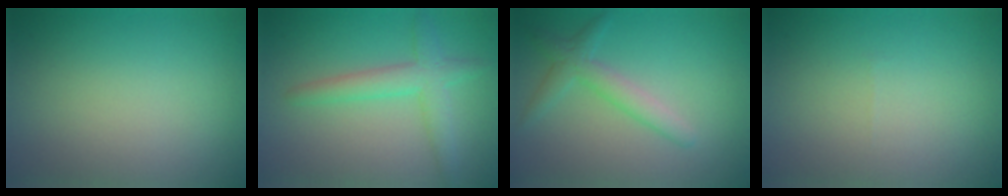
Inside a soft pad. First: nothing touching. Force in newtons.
{"total": 3.4, "press": 3.4, "slide": 0.2}
{"total": 2.6, "press": 2.6, "slide": 0.1}
{"total": 0.0}